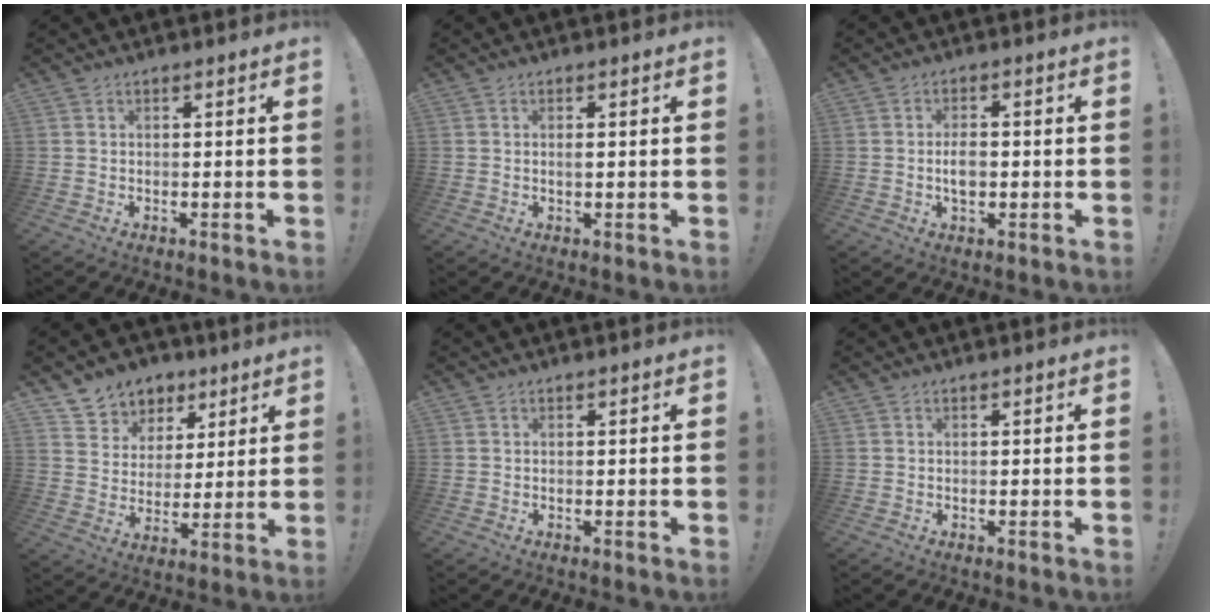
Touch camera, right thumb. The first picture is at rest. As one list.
[{"total": 1.0, "force": [0.0, 0.2, 1.0], "torque": [-0.013, -0.002, -0.001]}, {"total": 4.2, "force": [-0.8, 2.4, 3.4], "torque": [-0.064, 0.000, -0.020]}, {"total": 8.5, "force": [4.7, 6.9, 1.3], "torque": [-0.020, -0.037, 0.097]}, {"total": 0.0}, {"total": 0.0}]